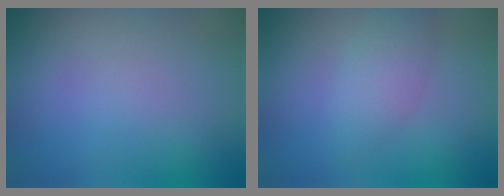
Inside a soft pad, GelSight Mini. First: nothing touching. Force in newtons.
{"total": 2.4, "press": 2.4, "slide": 0.0}